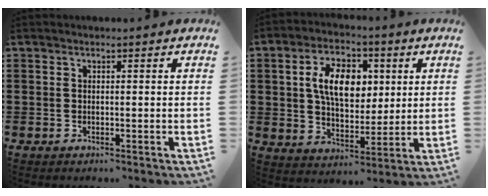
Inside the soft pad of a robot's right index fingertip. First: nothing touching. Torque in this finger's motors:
{"motor_torque": [1.43, 0.19, 1.05, 0.21]}